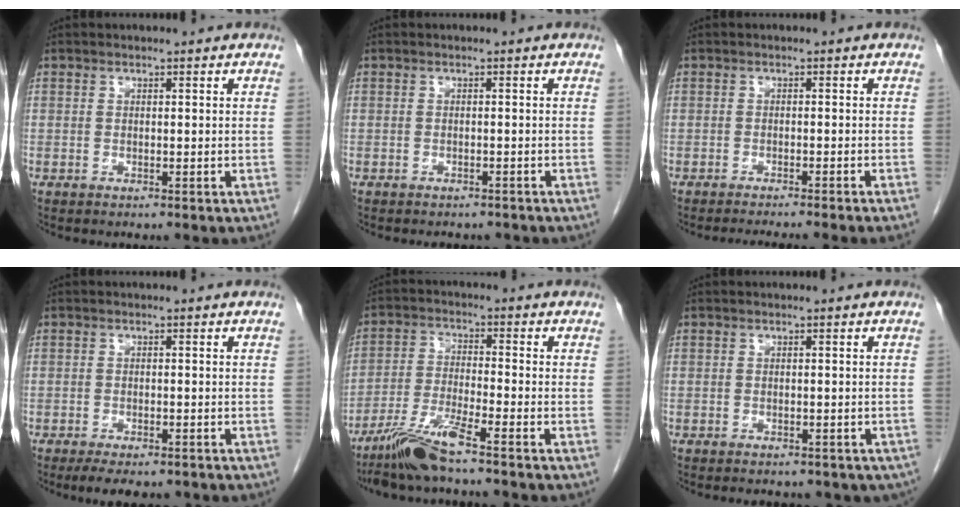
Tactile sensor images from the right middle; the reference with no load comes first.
{"total": 4.6, "force": [-4.1, 1.7, 1.2], "torque": [-0.015, 0.000, -0.046]}
{"total": 7.3, "force": [-6.5, -1.0, 3.1], "torque": [-0.016, -0.012, -0.084]}
{"total": 6.6, "force": [-5.2, 2.3, 3.3], "torque": [-0.041, -0.008, -0.071]}
{"total": 7.9, "force": [-6.2, -0.5, 4.8], "torque": [-0.101, -0.029, -0.121]}
{"total": 9.4, "force": [-7.7, 4.4, 3.2], "torque": [-0.045, -0.002, -0.073]}